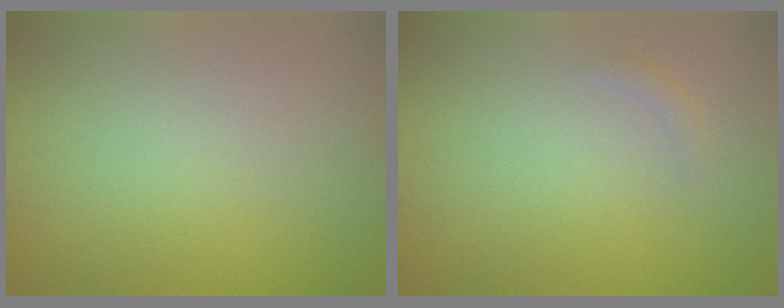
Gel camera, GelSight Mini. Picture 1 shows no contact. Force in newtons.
{"total": 0.8, "press": 0.8, "slide": 0.0}